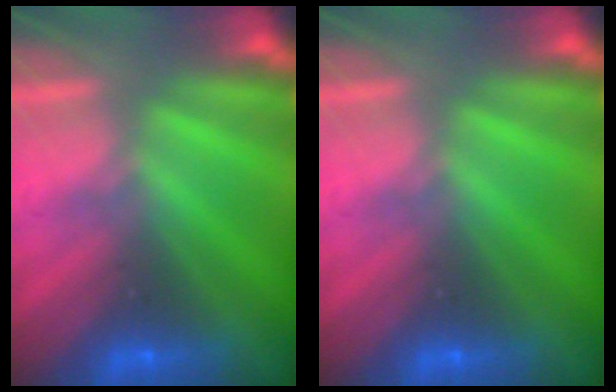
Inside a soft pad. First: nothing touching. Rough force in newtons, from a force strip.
{"total": 0.0}